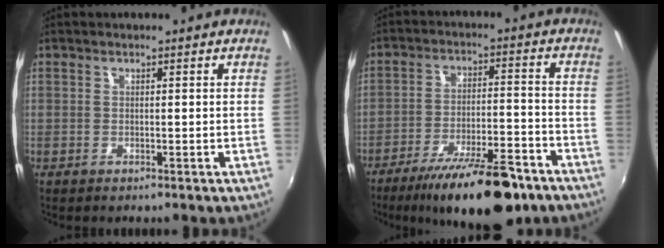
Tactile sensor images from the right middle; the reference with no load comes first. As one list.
[{"total": 17.7, "force": [-13.1, 4.8, 10.8], "torque": [-0.189, -0.019, -0.197]}]